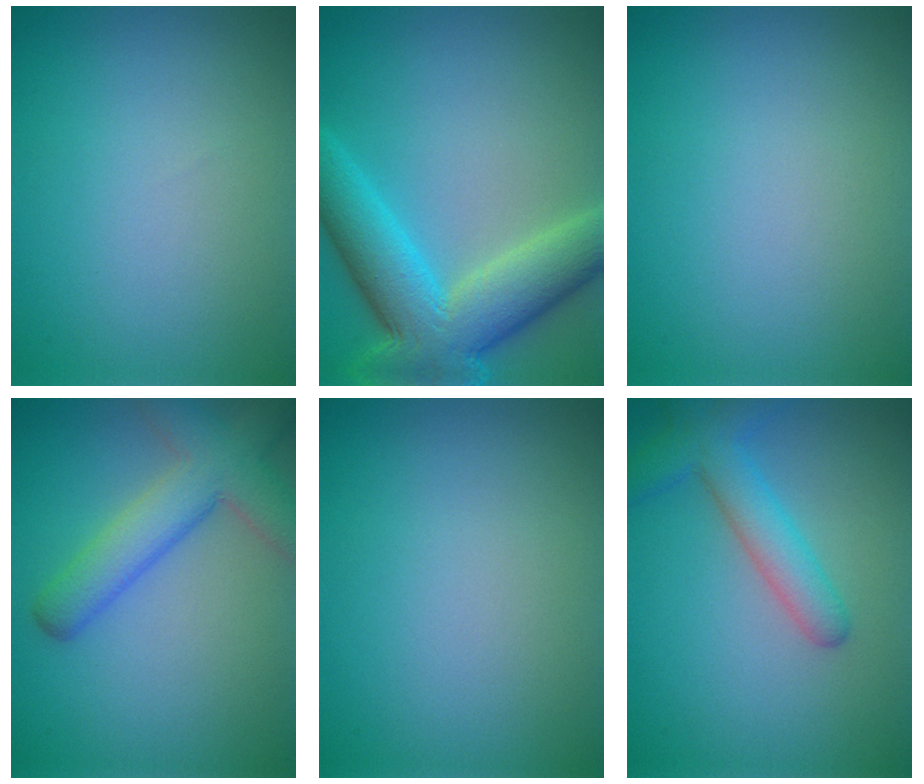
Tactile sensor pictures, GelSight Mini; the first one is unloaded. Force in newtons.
{"total": 9.4, "press": 9.4, "slide": 0.5}
{"total": 0.0}
{"total": 5.8, "press": 5.8, "slide": 0.4}
{"total": 0.0}
{"total": 4.0, "press": 4.0, "slide": 0.3}